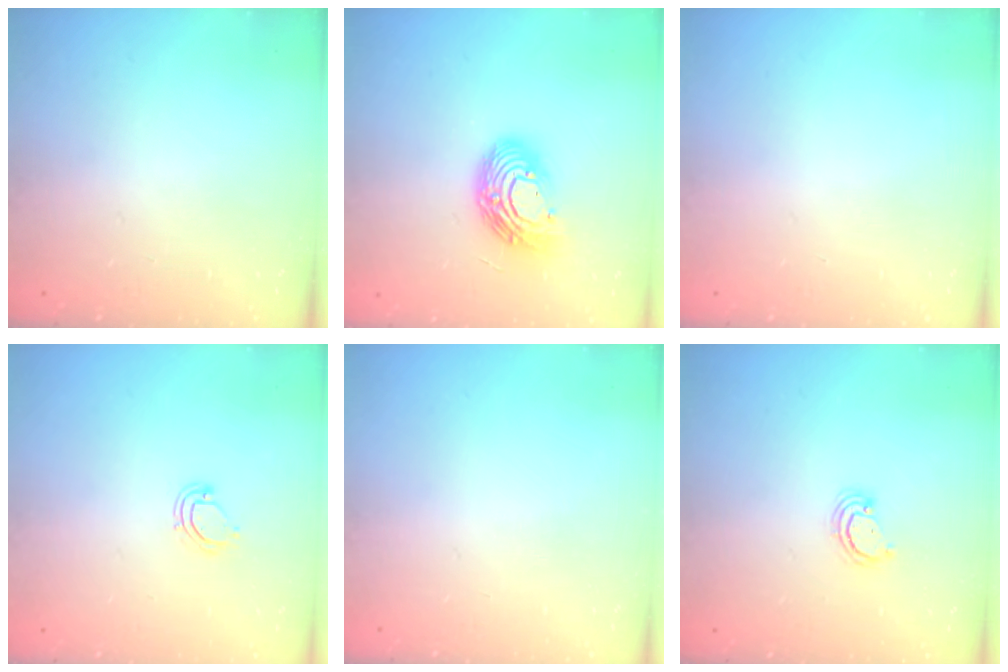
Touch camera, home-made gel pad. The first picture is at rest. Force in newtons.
{"total": 12.9, "press": 12.9, "slide": 1.2}
{"total": 0.0}
{"total": 5.2, "press": 5.2, "slide": 0.4}
{"total": 0.0}
{"total": 2.9, "press": 2.8, "slide": 0.3}